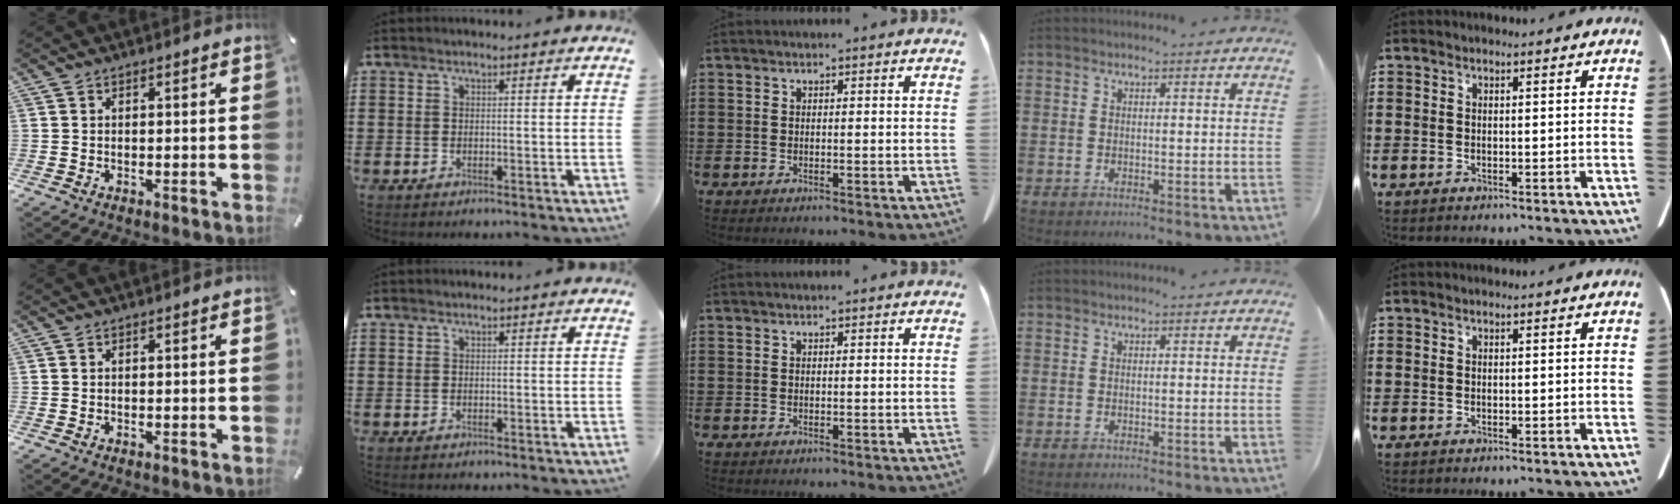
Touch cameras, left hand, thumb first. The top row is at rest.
{}